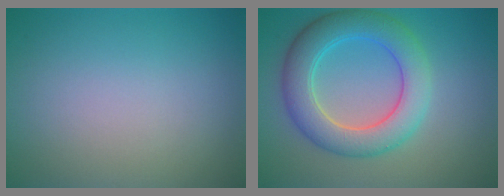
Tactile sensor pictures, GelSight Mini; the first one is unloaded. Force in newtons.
{"total": 6.5, "press": 6.5, "slide": 0.3}